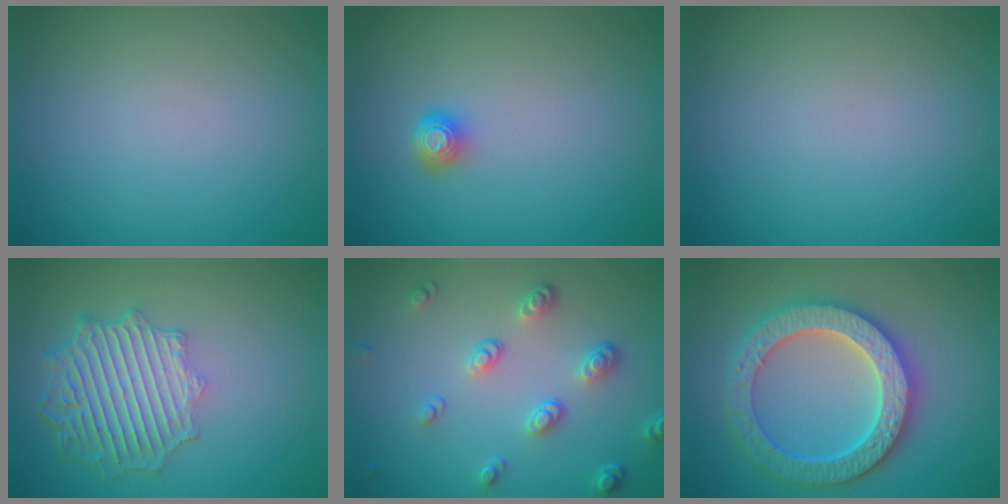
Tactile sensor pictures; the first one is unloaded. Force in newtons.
{"total": 1.7, "press": 1.2, "slide": 1.1}
{"total": 0.0}
{"total": 6.4, "press": 4.9, "slide": 4.0}
{"total": 3.7, "press": 2.8, "slide": 2.3}
{"total": 6.5, "press": 6.3, "slide": 1.5}